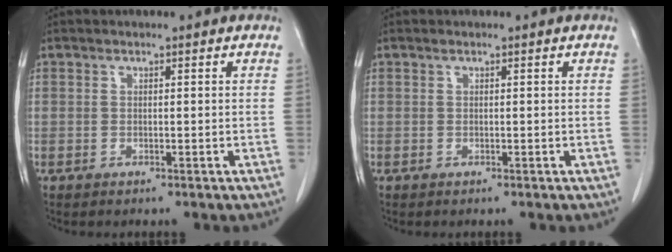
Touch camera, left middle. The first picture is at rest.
{"total": 0.0}